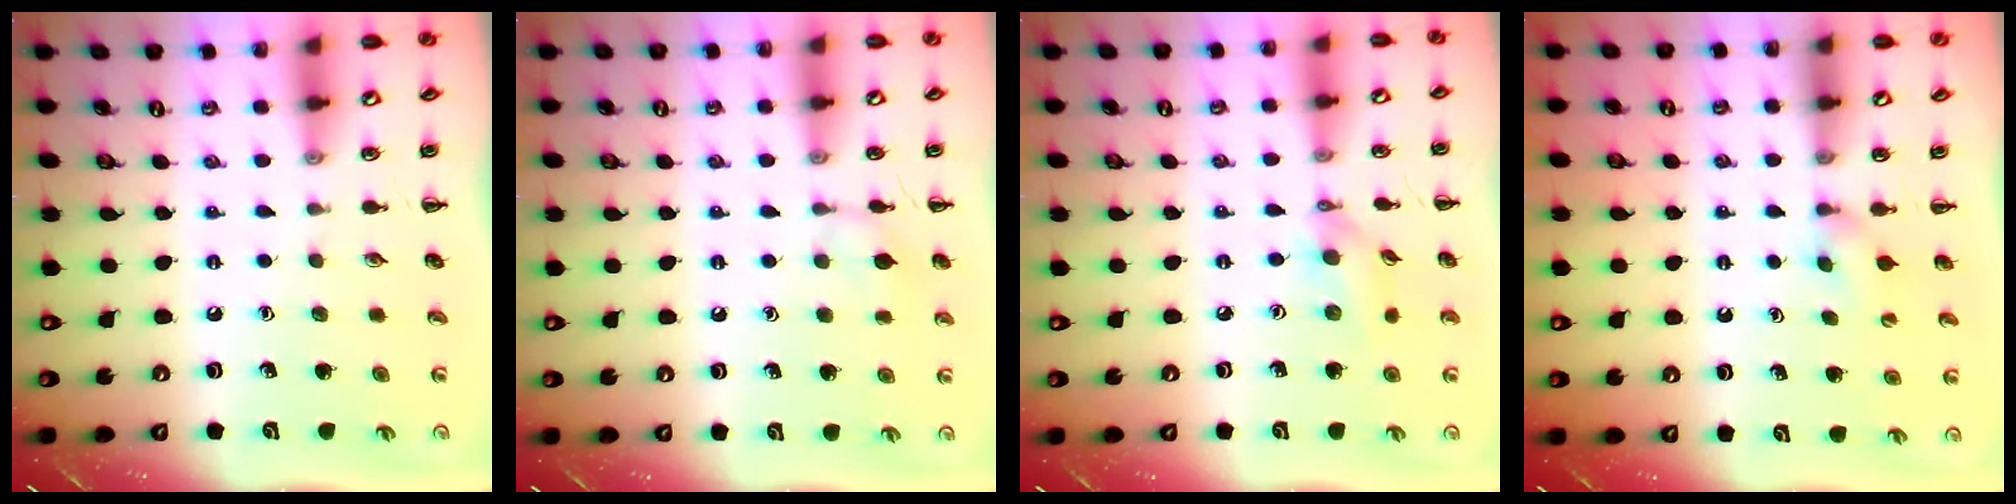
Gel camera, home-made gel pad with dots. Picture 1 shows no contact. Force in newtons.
{"total": 7.0, "press": 6.9, "slide": 1.5}
{"total": 8.6, "press": 8.5, "slide": 1.2}
{"total": 3.3, "press": 3.1, "slide": 1.3}